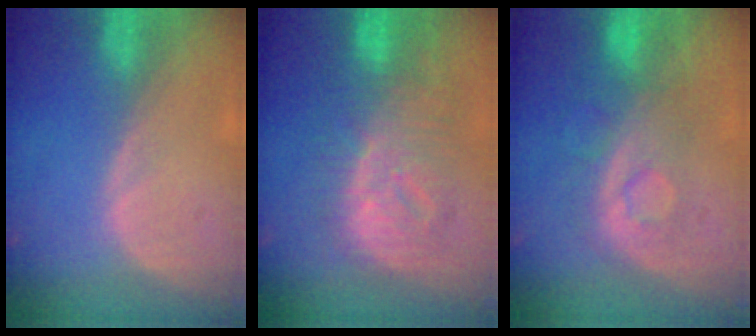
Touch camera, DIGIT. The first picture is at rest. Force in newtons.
{"total": 10.8, "press": 10.8, "slide": 0.8}
{"total": 7.7, "press": 7.6, "slide": 1.5}